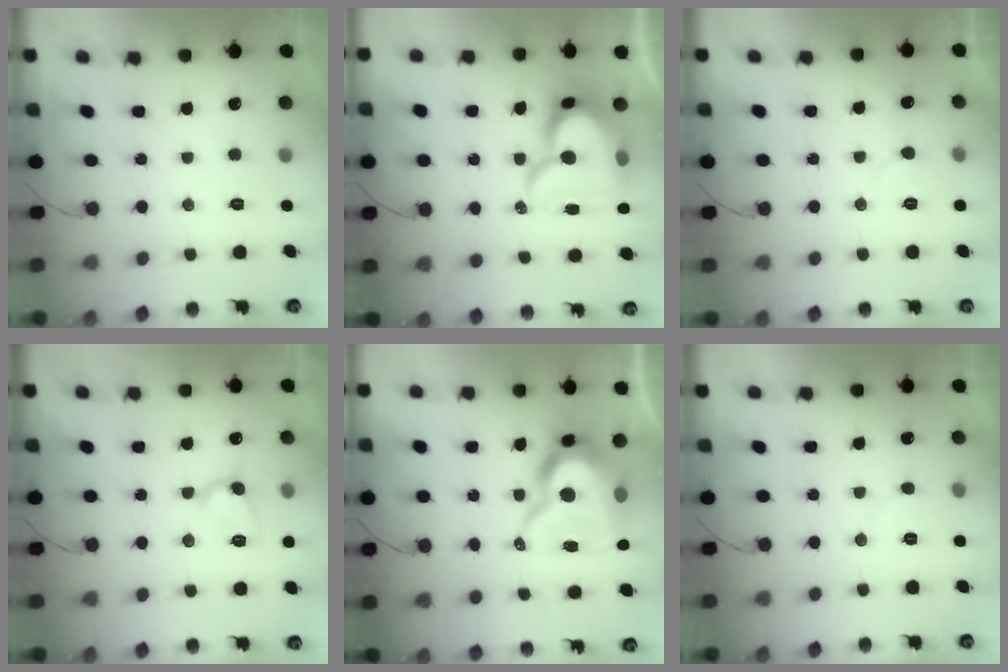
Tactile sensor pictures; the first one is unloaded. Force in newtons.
{"total": 19.0, "press": 18.9, "slide": 1.9}
{"total": 5.0, "press": 5.0, "slide": 0.3}
{"total": 6.2, "press": 6.2, "slide": 0.9}
{"total": 15.7, "press": 15.7, "slide": 1.3}
{"total": 3.8, "press": 3.8, "slide": 0.3}